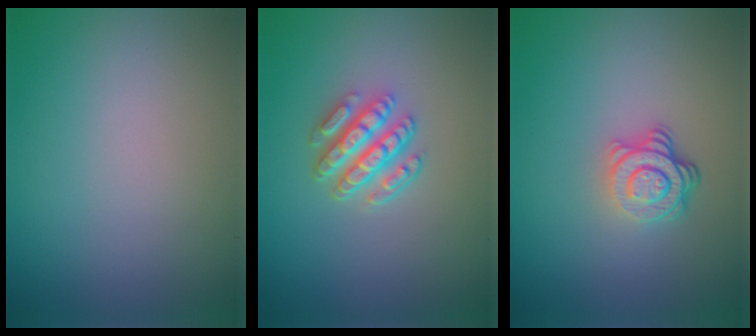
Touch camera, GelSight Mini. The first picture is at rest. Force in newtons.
{"total": 4.3, "press": 3.4, "slide": 2.6}
{"total": 4.0, "press": 2.8, "slide": 2.9}